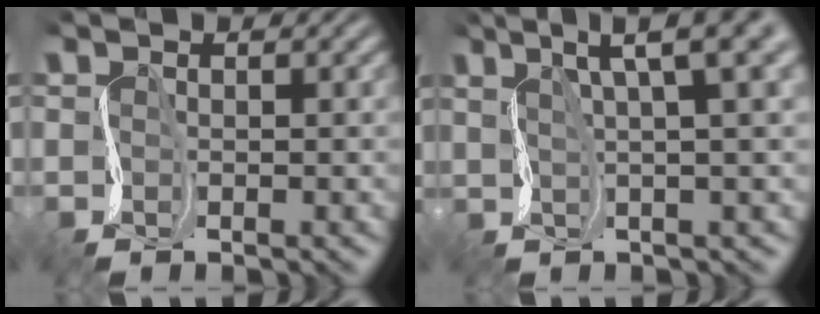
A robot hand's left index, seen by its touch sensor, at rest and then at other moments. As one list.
[{"total": 7.8, "force": [4.0, 1.9, 6.4], "torque": [-0.065, 0.026, 0.065]}]